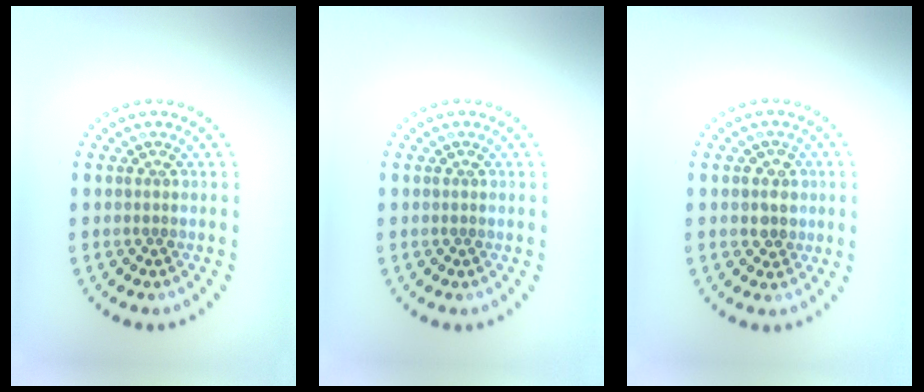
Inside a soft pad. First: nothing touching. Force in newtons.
{"total": 0.0}
{"total": 1.7, "press": 1.5, "slide": 0.8}